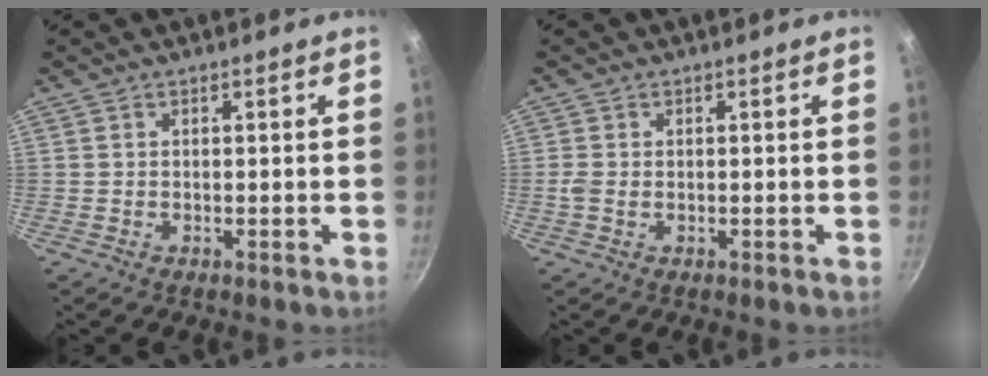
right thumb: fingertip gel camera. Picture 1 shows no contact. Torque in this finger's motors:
{"motor_torque": [-0.10, -0.10, 0.08, -0.06, 0.02]}